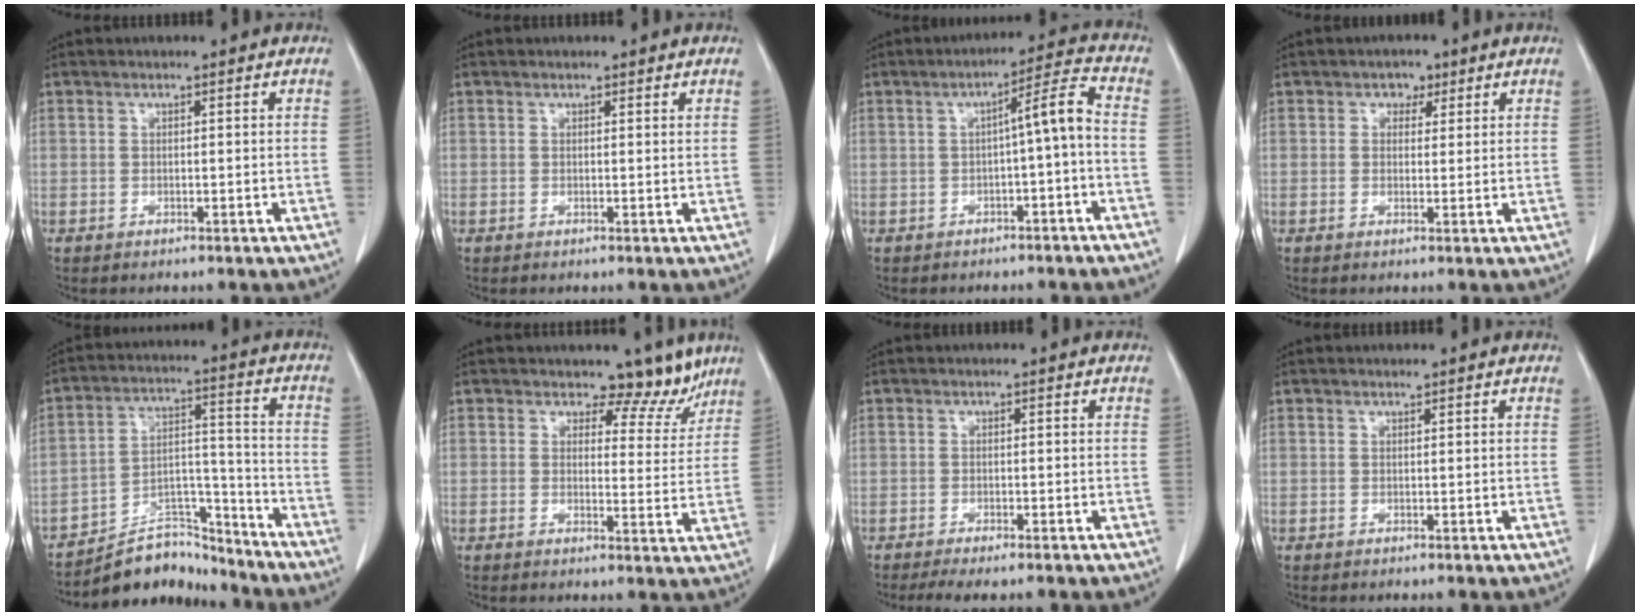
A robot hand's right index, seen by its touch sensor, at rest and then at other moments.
{"total": 0.5, "force": [0.5, 0.1, 0.1], "torque": [-0.004, -0.002, 0.005]}
{"total": 5.7, "force": [-1.1, 0.1, 5.6], "torque": [-0.081, 0.021, -0.016]}
{"total": 2.3, "force": [1.1, 1.8, 0.9], "torque": [-0.009, 0.004, 0.012]}
{"total": 10.6, "force": [-10.1, 3.2, 0.2], "torque": [0.008, 0.059, -0.174]}
{"total": 6.0, "force": [4.9, 3.2, 1.3], "torque": [0.003, -0.022, 0.049]}
{"total": 4.3, "force": [-3.5, 0.7, 2.4], "torque": [-0.034, -0.009, -0.052]}
{"total": 0.0}